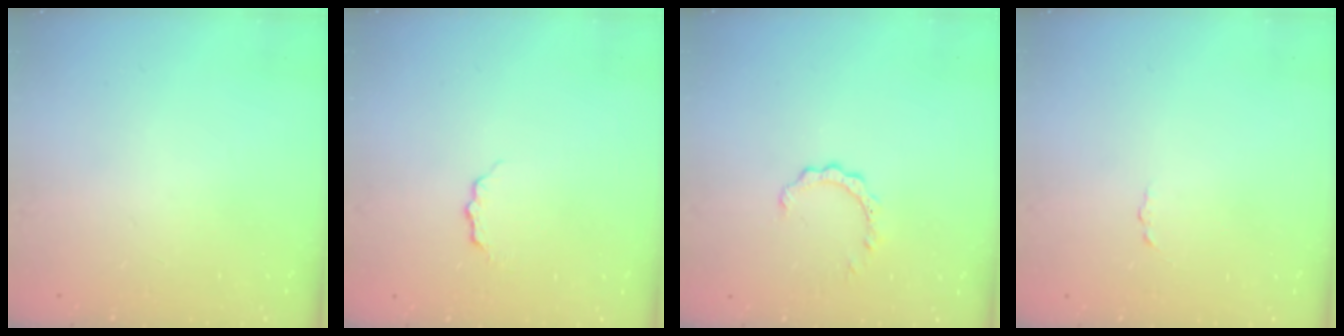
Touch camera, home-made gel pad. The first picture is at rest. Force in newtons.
{"total": 4.0, "press": 3.9, "slide": 0.4}
{"total": 2.4, "press": 2.3, "slide": 0.3}
{"total": 1.6, "press": 1.6, "slide": 0.1}